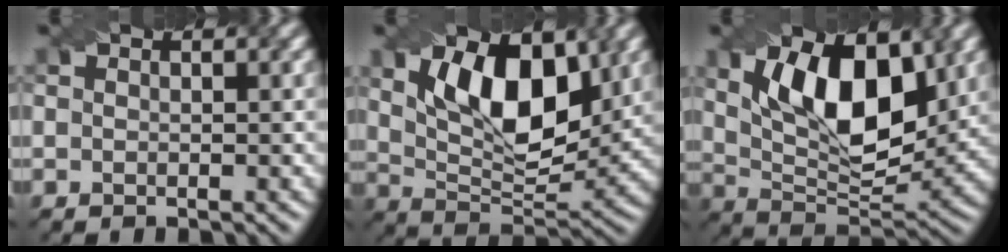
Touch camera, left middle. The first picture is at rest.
{"total": 9.6, "force": [3.3, 4.8, 7.7], "torque": [-0.128, -0.002, 0.055]}
{"total": 10.3, "force": [3.4, 5.0, 8.4], "torque": [-0.138, -0.001, 0.055]}